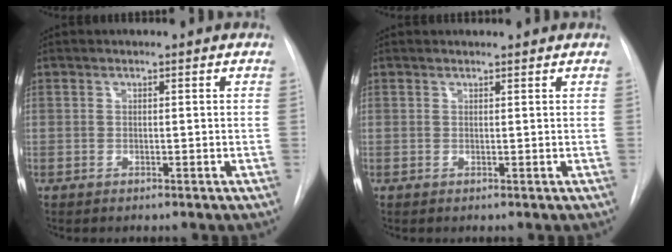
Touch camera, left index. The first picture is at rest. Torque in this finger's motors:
{"motor_torque": [0.70, -1.23, -0.09, 0.00]}